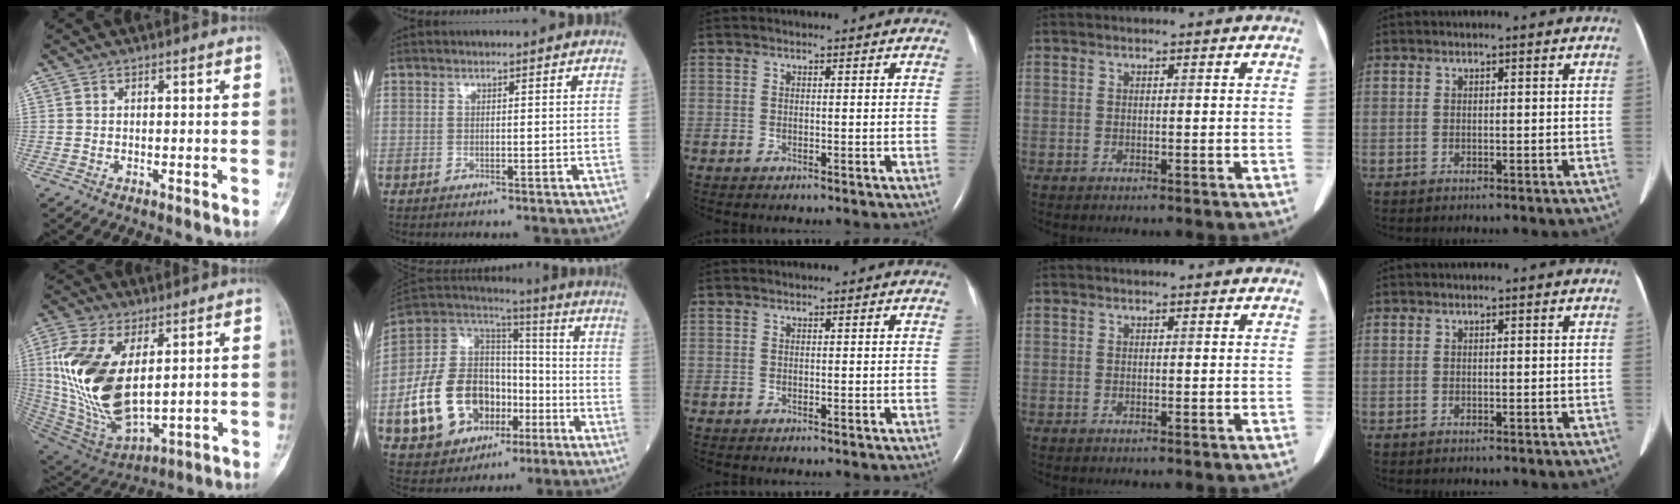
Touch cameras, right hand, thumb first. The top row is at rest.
{"thumb": {"total": 20.7, "force": [3.8, 10.8, 17.2], "torque": [-0.348, -0.023, 0.087]}, "index": {"total": 18.5, "force": [-5.6, 13.0, 11.8], "torque": [-0.243, 0.036, -0.084]}}